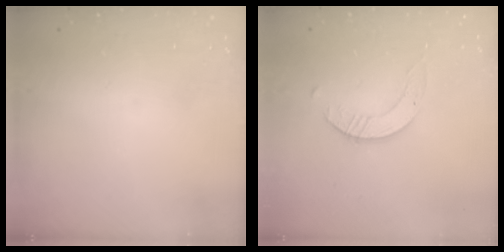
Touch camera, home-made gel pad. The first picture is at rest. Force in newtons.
{"total": 2.6, "press": 2.6, "slide": 0.3}